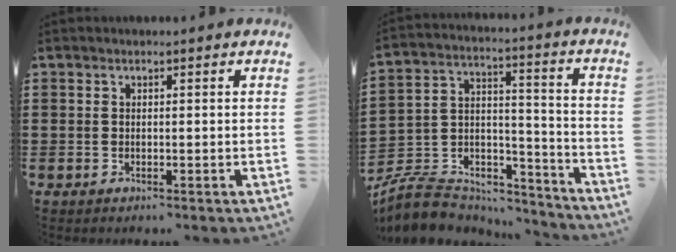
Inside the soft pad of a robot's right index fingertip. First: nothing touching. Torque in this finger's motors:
{"motor_torque": [-2.14, 0.00, -0.72, -0.21]}